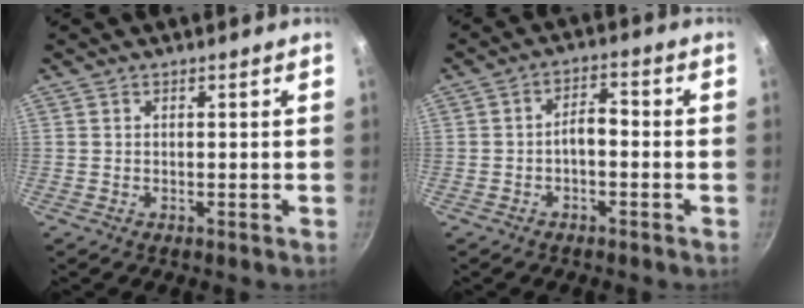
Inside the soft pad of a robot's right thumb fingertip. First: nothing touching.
{"total": 3.9, "force": [-1.3, 1.9, 3.1], "torque": [-0.042, 0.025, -0.025]}